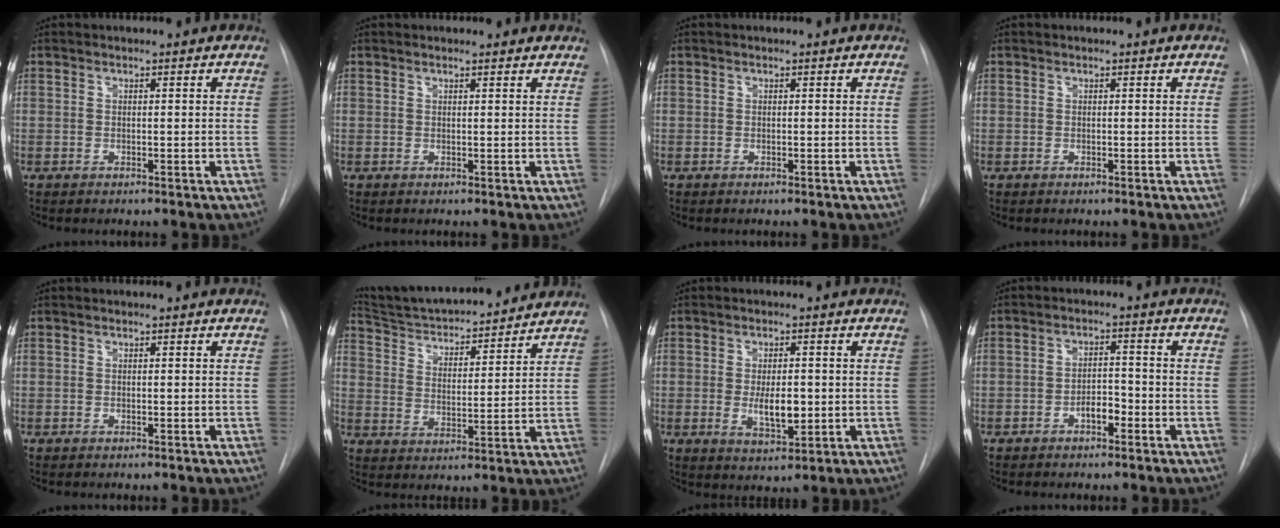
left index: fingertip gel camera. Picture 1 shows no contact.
{"total": 1.3, "force": [1.3, 0.2, 0.2], "torque": [-0.010, 0.002, 0.004]}
{"total": 0.0}
{"total": 0.0}
{"total": 0.0}
{"total": 16.6, "force": [15.5, 2.2, 5.6], "torque": [-0.090, 0.002, 0.240]}
{"total": 5.4, "force": [-1.5, 2.2, 4.8], "torque": [-0.082, -0.014, -0.016]}
{"total": 3.6, "force": [-2.8, 1.4, 1.9], "torque": [-0.027, 0.002, -0.046]}